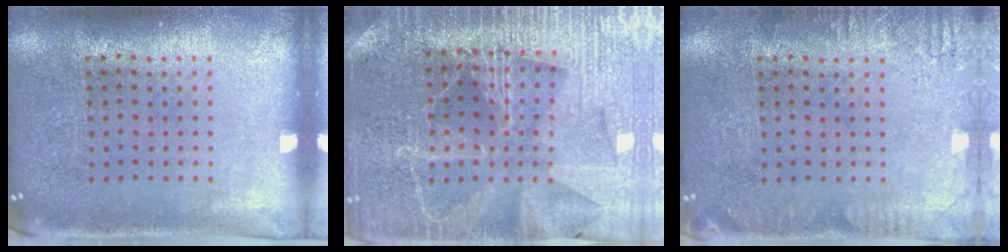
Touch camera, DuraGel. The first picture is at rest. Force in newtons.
{"total": 4.2, "press": 3.9, "slide": 1.3}
{"total": 2.2, "press": 2.2, "slide": 0.3}